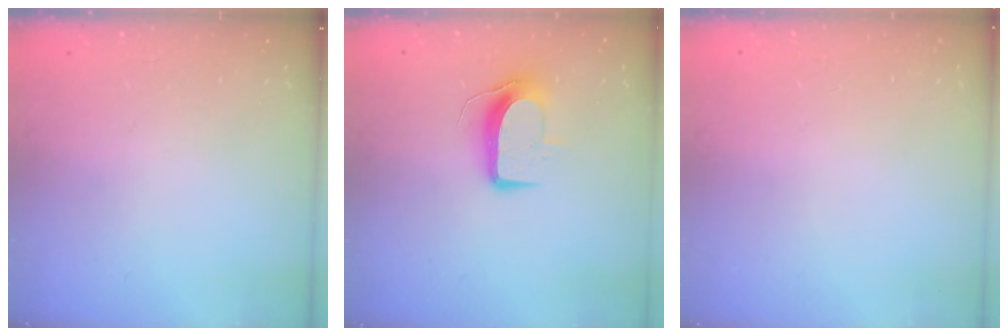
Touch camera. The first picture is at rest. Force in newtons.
{"total": 9.4, "press": 9.4, "slide": 0.3}
{"total": 0.0}